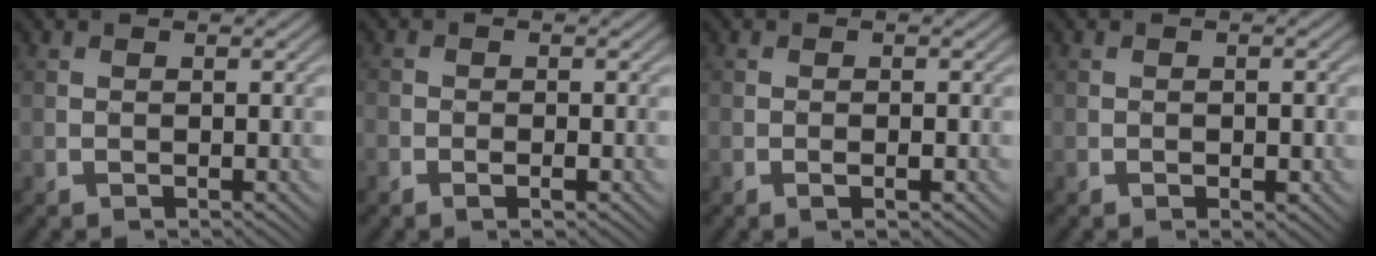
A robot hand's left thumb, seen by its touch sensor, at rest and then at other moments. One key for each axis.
{"total": 1.8, "fx": -1.0, "fy": 0.9, "fz": 1.3, "tx": -0.026, "ty": -0.001, "tz": -0.022}
{"total": 1.4, "fx": -0.6, "fy": 0.5, "fz": 1.2, "tx": -0.021, "ty": 0.001, "tz": -0.012}
{"total": 1.8, "fx": -0.5, "fy": 1.0, "fz": 1.4, "tx": -0.018, "ty": -0.001, "tz": -0.006}